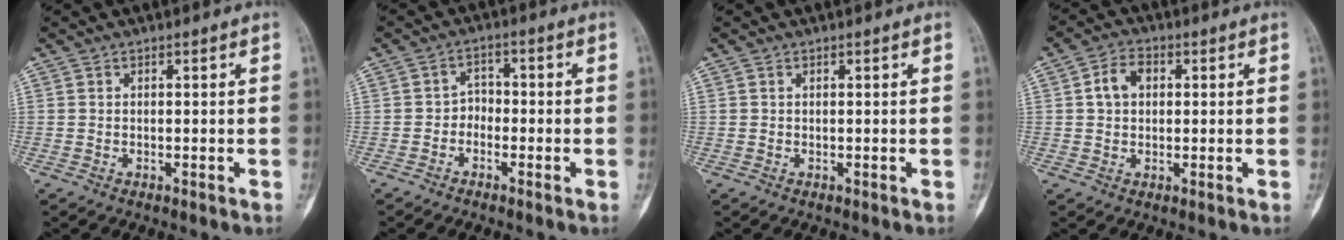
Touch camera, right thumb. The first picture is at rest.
{"total": 2.9, "force": [-1.4, 2.2, 1.2], "torque": [0.004, 0.019, -0.036]}
{"total": 0.0}
{"total": 5.2, "force": [0.9, 3.9, 3.4], "torque": [-0.054, 0.011, 0.013]}